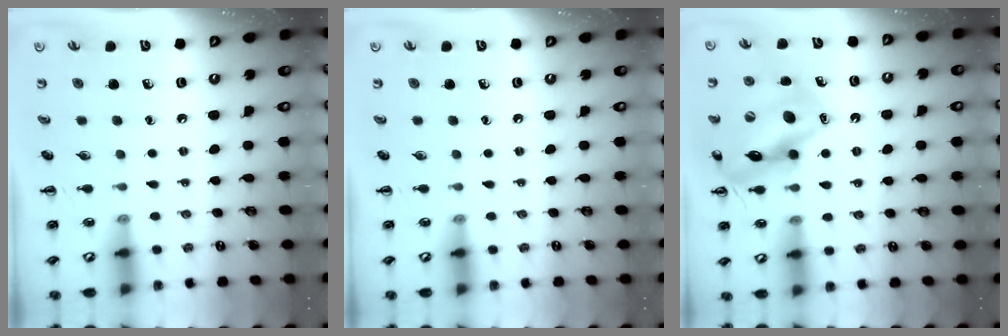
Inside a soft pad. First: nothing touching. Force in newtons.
{"total": 0.0}
{"total": 15.9, "press": 15.7, "slide": 2.4}